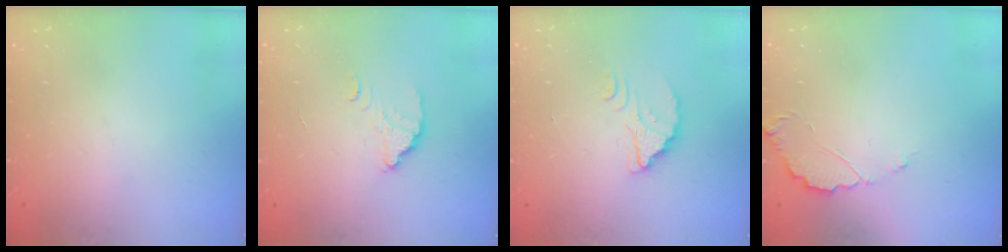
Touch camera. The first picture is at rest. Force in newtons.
{"total": 2.7, "press": 2.7, "slide": 0.2}
{"total": 2.5, "press": 2.5, "slide": 0.1}
{"total": 3.9, "press": 3.8, "slide": 0.3}